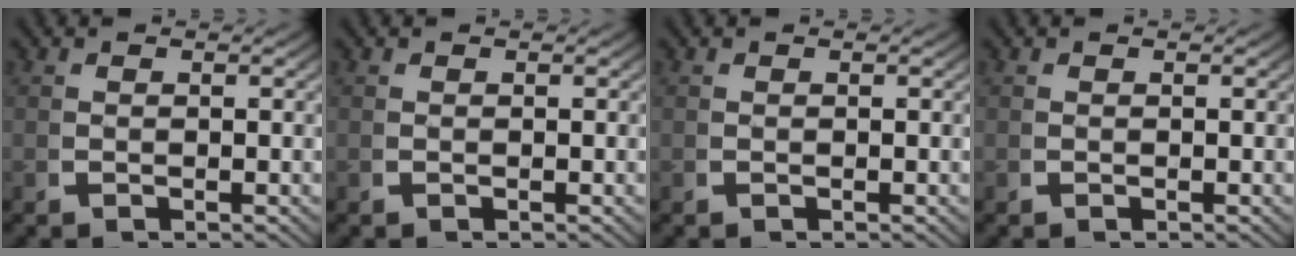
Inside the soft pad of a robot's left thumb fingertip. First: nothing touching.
{"total": 0.0}
{"total": 0.0}
{"total": 0.0}